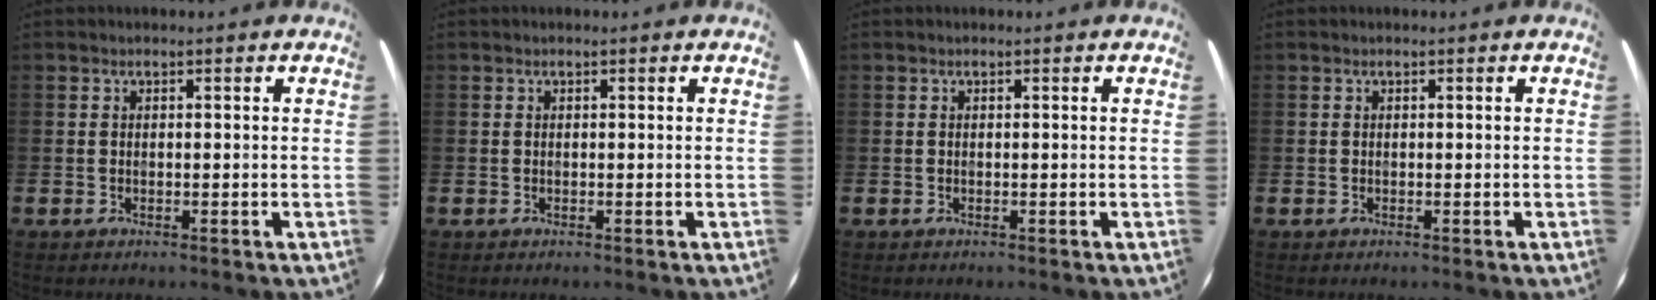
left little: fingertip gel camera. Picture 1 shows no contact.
{"total": 0.0}
{"total": 0.0}
{"total": 0.0}